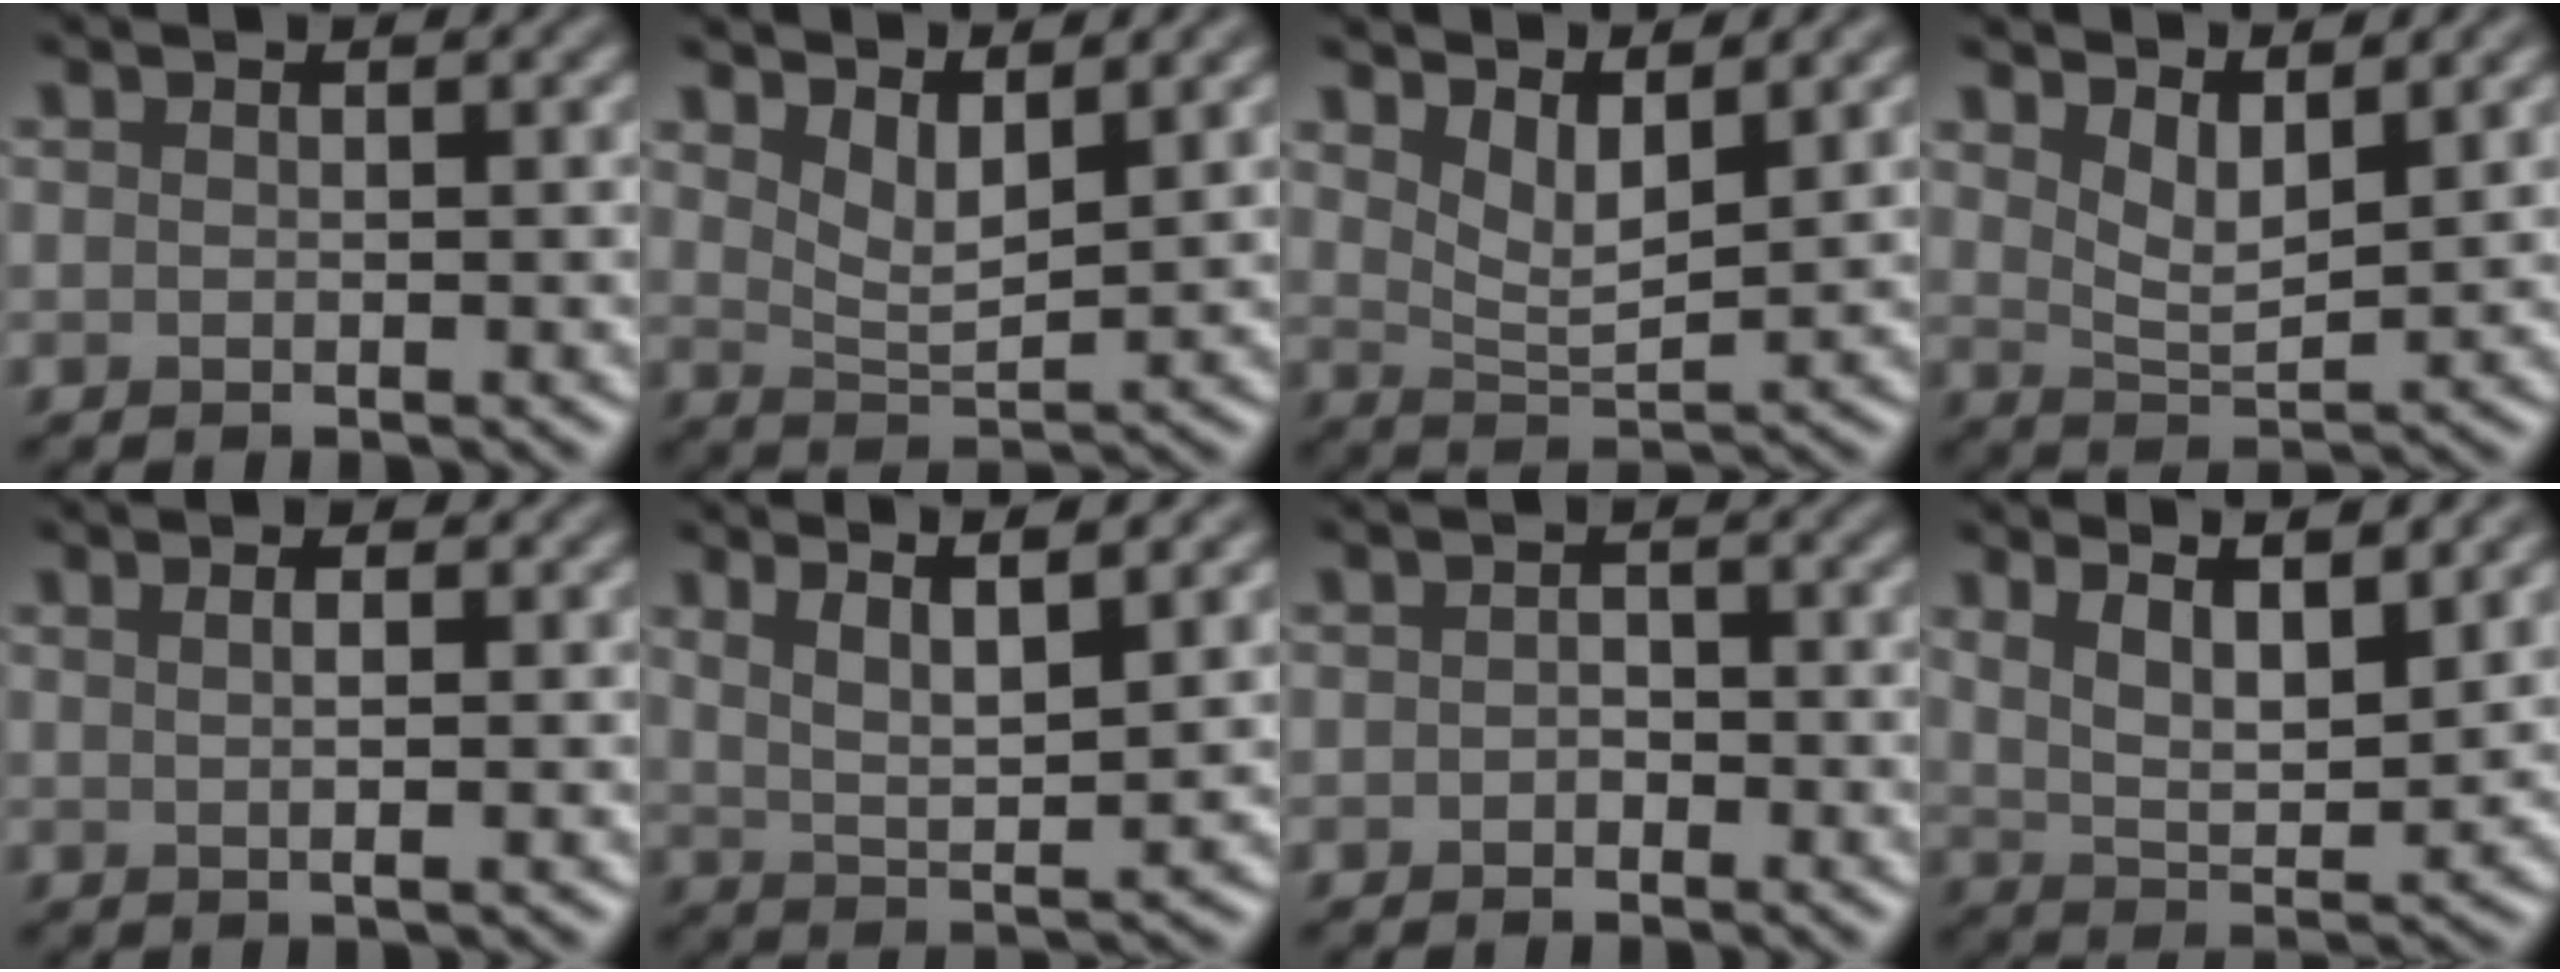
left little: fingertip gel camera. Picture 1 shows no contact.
{"total": 3.2, "force": [2.1, 1.0, 2.2], "torque": [-0.047, -0.013, 0.043]}
{"total": 3.5, "force": [2.2, 1.2, 2.5], "torque": [-0.053, -0.012, 0.044]}
{"total": 3.3, "force": [2.1, 1.1, 2.3], "torque": [-0.049, -0.012, 0.042]}
{"total": 2.9, "force": [1.1, 1.3, 2.4], "torque": [-0.015, 0.011, -0.005]}
{"total": 4.7, "force": [2.7, 0.9, 3.7], "torque": [-0.065, -0.002, 0.050]}
{"total": 1.2, "force": [-0.5, 0.9, 0.6], "torque": [-0.011, -0.001, -0.010]}
{"total": 6.3, "force": [3.8, 1.7, 4.8], "torque": [-0.083, -0.003, 0.066]}